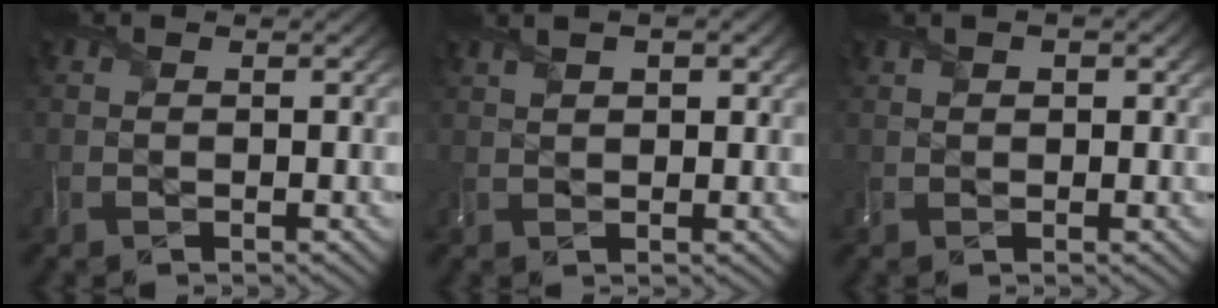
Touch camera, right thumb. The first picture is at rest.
{"total": 4.0, "force": [2.4, 1.7, 2.8], "torque": [-0.055, 0.007, 0.034]}
{"total": 2.2, "force": [1.2, 1.2, 1.4], "torque": [-0.021, -0.004, 0.017]}